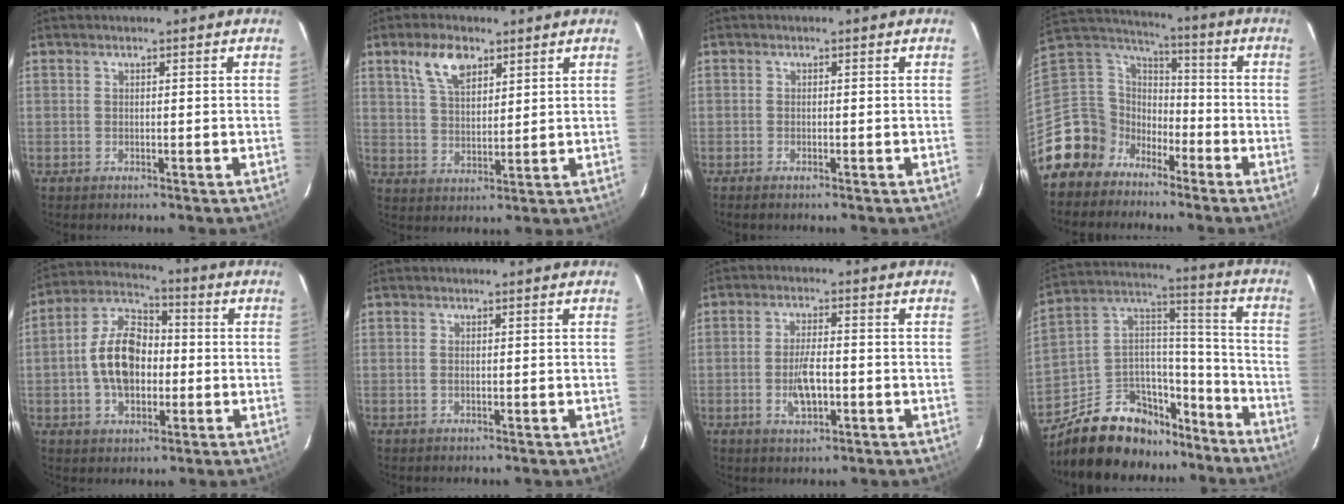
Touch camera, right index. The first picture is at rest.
{"total": 7.7, "force": [4.6, 3.8, 4.9], "torque": [-0.091, 0.010, 0.087]}
{"total": 1.0, "force": [-0.9, 0.3, 0.4], "torque": [-0.012, -0.003, -0.018]}
{"total": 13.1, "force": [-8.2, 10.0, 2.1], "torque": [-0.075, 0.043, -0.160]}
{"total": 12.7, "force": [-1.5, 8.2, 9.5], "torque": [-0.184, 0.028, -0.024]}
{"total": 0.6, "force": [0.0, 0.4, 0.5], "torque": [-0.013, 0.000, -0.002]}
{"total": 6.1, "force": [-1.8, 2.3, 5.4], "torque": [-0.107, -0.001, -0.027]}
{"total": 19.5, "force": [-14.1, 10.9, 7.8], "torque": [-0.170, 0.074, -0.208]}